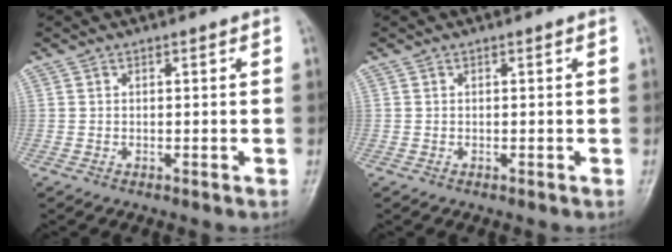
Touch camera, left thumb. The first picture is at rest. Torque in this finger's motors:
{"motor_torque": [-0.07, 0.07, -0.06, -0.01, 0.00]}